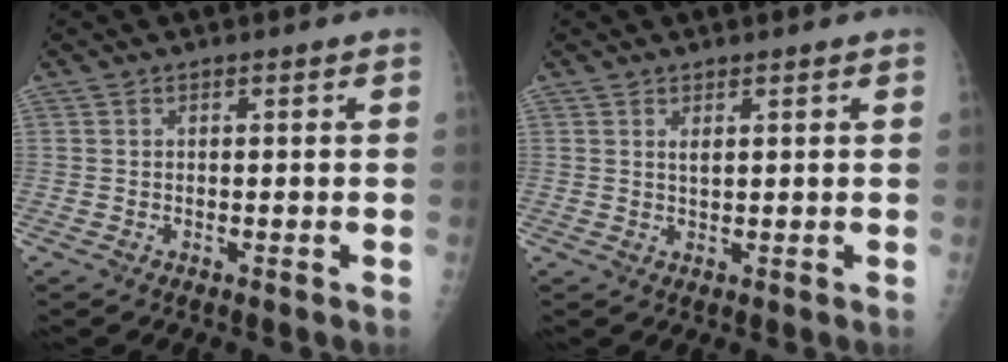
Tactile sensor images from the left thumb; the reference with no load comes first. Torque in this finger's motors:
{"motor_torque": [0.23, -0.05, 0.12, -0.03, 0.01]}